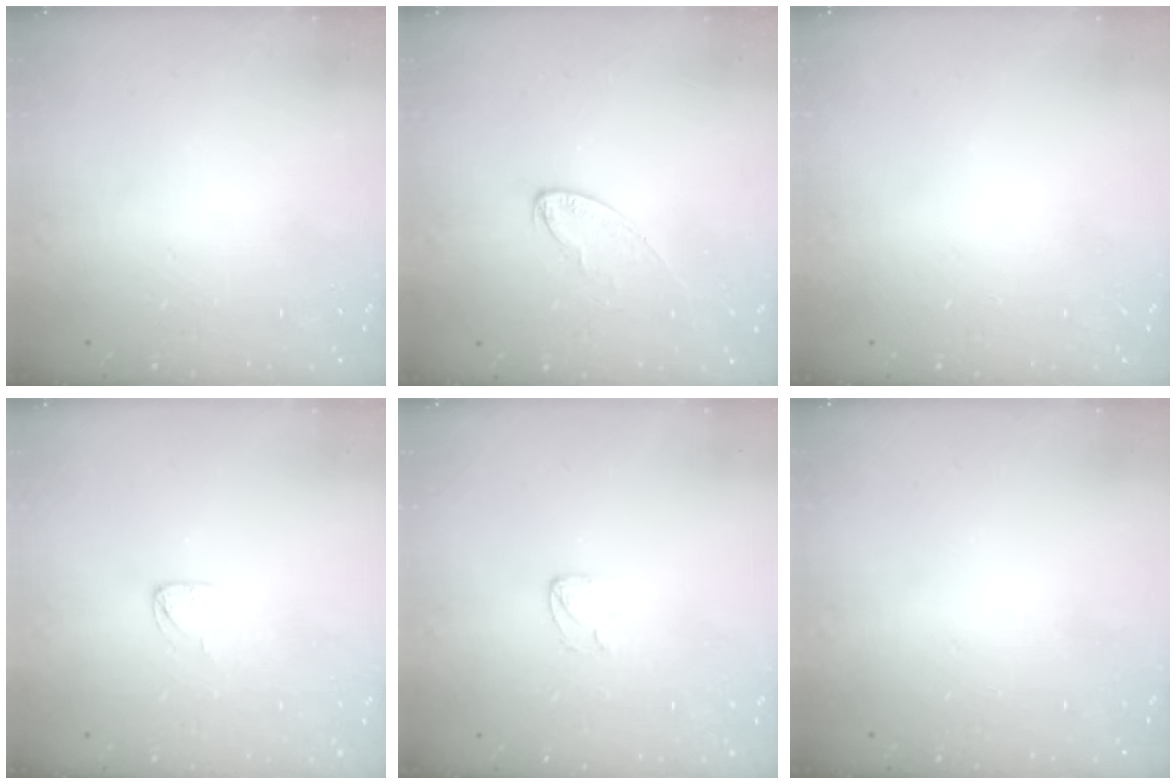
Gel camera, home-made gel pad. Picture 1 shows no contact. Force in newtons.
{"total": 5.0, "press": 5.0, "slide": 0.4}
{"total": 0.0}
{"total": 2.7, "press": 2.7, "slide": 0.1}
{"total": 3.6, "press": 3.6, "slide": 0.3}
{"total": 0.0}